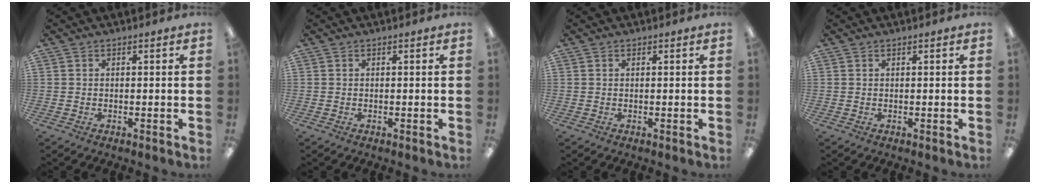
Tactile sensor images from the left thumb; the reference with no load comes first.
{"total": 0.0}
{"total": 0.0}
{"total": 0.5, "force": [0.4, 0.0, 0.3], "torque": [-0.006, 0.001, 0.007]}